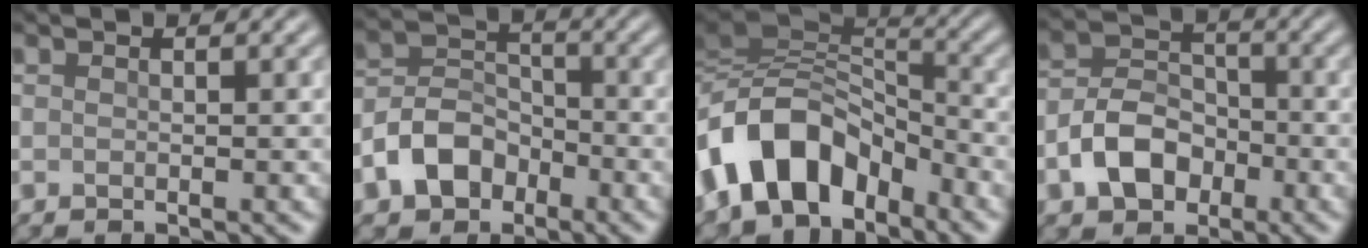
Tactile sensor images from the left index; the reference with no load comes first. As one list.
[{"total": 5.3, "force": [-2.8, 3.8, 2.5], "torque": [-0.044, 0.002, -0.062]}, {"total": 10.2, "force": [-4.5, 6.4, 6.6], "torque": [-0.112, 0.016, -0.096]}, {"total": 5.2, "force": [-2.3, 3.7, 2.9], "torque": [-0.051, 0.004, -0.048]}]